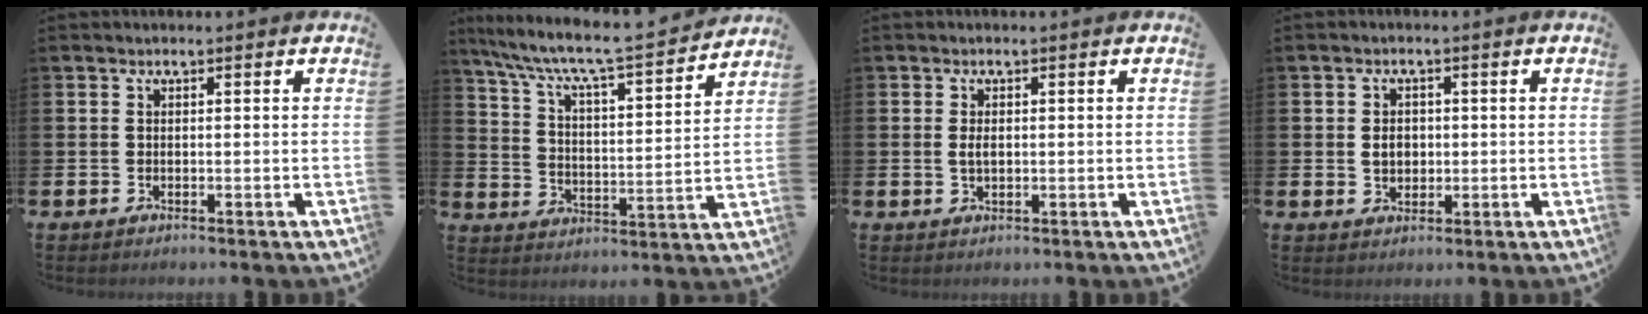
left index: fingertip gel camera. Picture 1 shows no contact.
{"total": 8.3, "force": [7.5, 0.8, 3.4], "torque": [-0.096, -0.058, 0.123]}
{"total": 1.5, "force": [0.2, 0.8, 1.2], "torque": [-0.019, 0.004, 0.001]}
{"total": 2.7, "force": [0.2, 2.2, 1.5], "torque": [-0.012, 0.002, -0.004]}